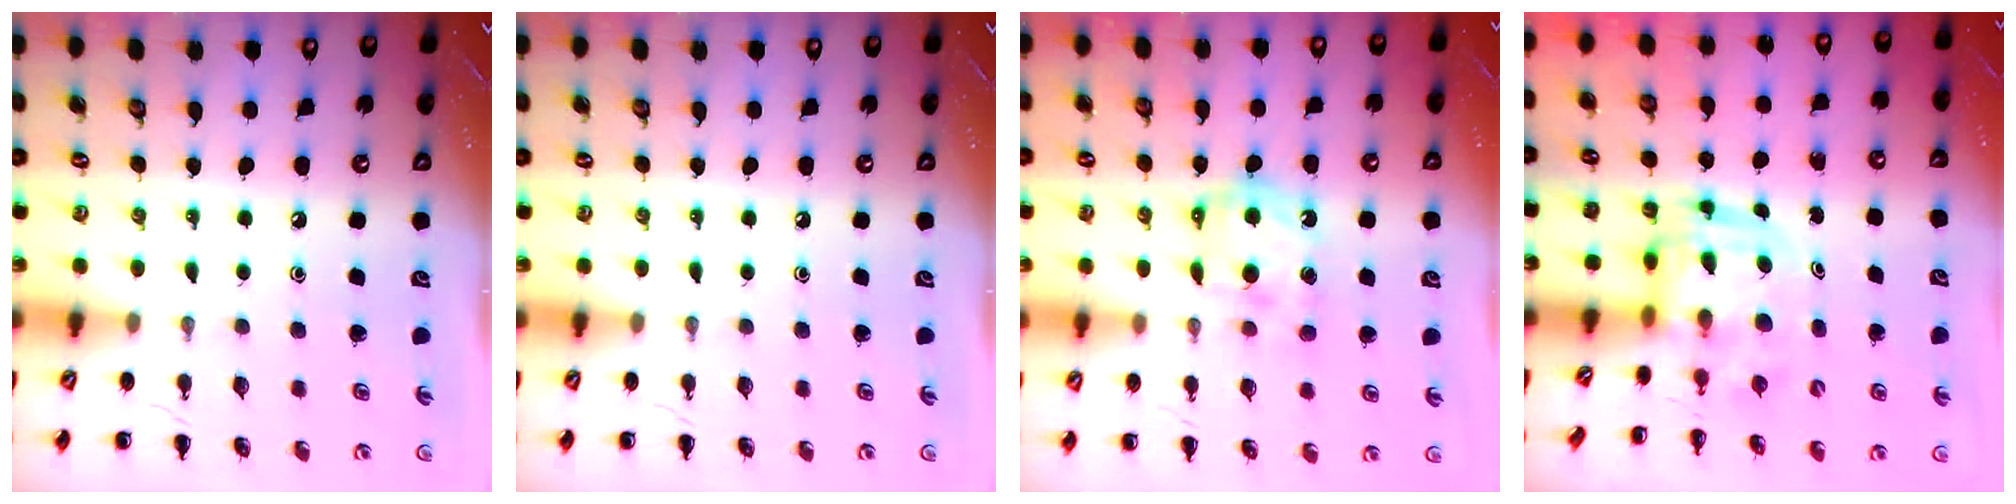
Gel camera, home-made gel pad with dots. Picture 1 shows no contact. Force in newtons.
{"total": 0.0}
{"total": 8.6, "press": 8.5, "slide": 0.9}
{"total": 3.3, "press": 3.2, "slide": 0.7}